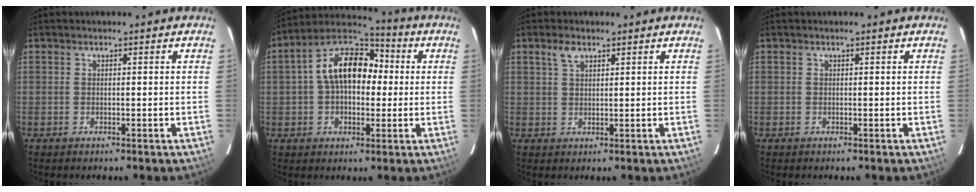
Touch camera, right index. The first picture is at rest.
{"total": 13.7, "force": [1.5, 8.8, 10.4], "torque": [-0.185, 0.039, 0.018]}
{"total": 2.7, "force": [1.7, 1.3, 1.6], "torque": [-0.029, 0.006, 0.033]}
{"total": 0.0}